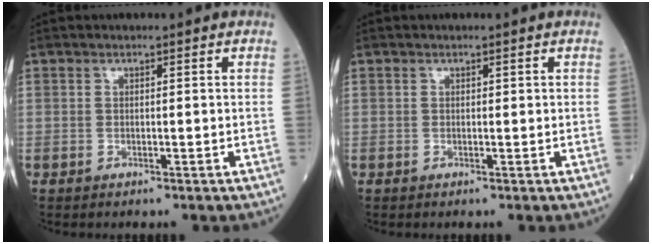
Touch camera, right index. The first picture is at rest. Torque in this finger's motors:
{"motor_torque": [-0.17, 0.01, -0.03, -0.01]}